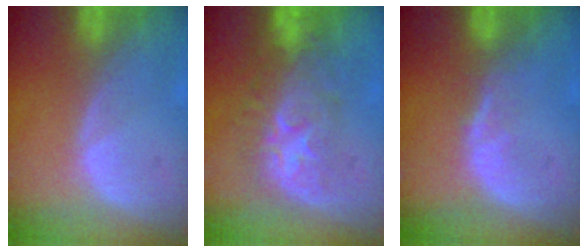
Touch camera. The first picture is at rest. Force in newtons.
{"total": 8.0, "press": 7.8, "slide": 2.1}
{"total": 1.4, "press": 1.4, "slide": 0.1}